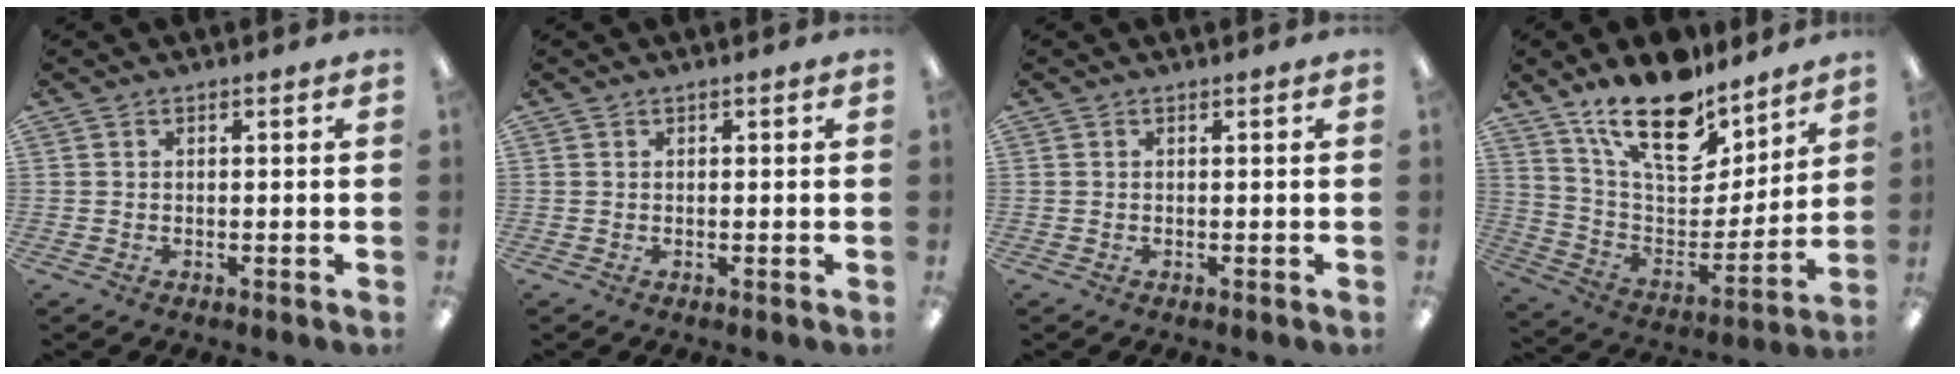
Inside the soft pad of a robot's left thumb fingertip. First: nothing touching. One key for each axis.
{"total": 0.0}
{"total": 0.0}
{"total": 20.5, "fx": 15.2, "fy": 8.7, "fz": 10.7, "tx": -0.186, "ty": -0.100, "tz": 0.269}